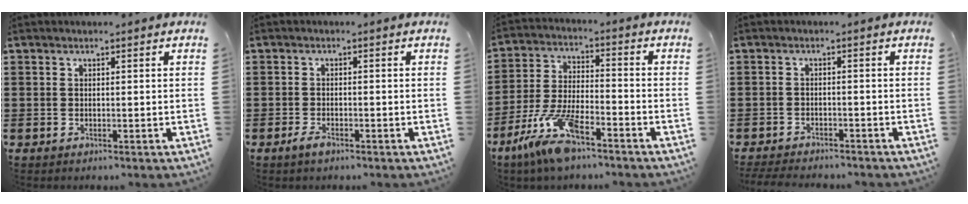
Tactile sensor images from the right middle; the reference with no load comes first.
{"total": 1.7, "force": [-1.0, 0.7, 1.2], "torque": [-0.029, -0.003, -0.022]}
{"total": 10.0, "force": [-6.9, 2.6, 6.8], "torque": [-0.158, -0.002, -0.136]}
{"total": 2.5, "force": [-2.5, 0.3, 0.1], "torque": [-0.014, -0.003, -0.055]}